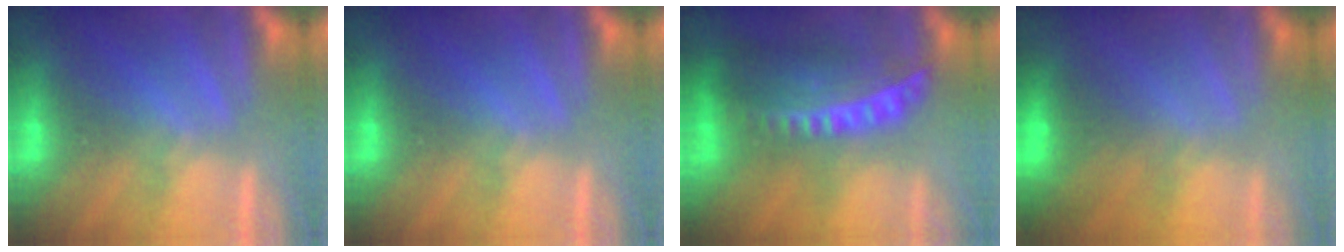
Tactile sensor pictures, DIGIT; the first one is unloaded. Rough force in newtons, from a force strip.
{"total": 0.0}
{"total": 6.7}
{"total": 2.8}